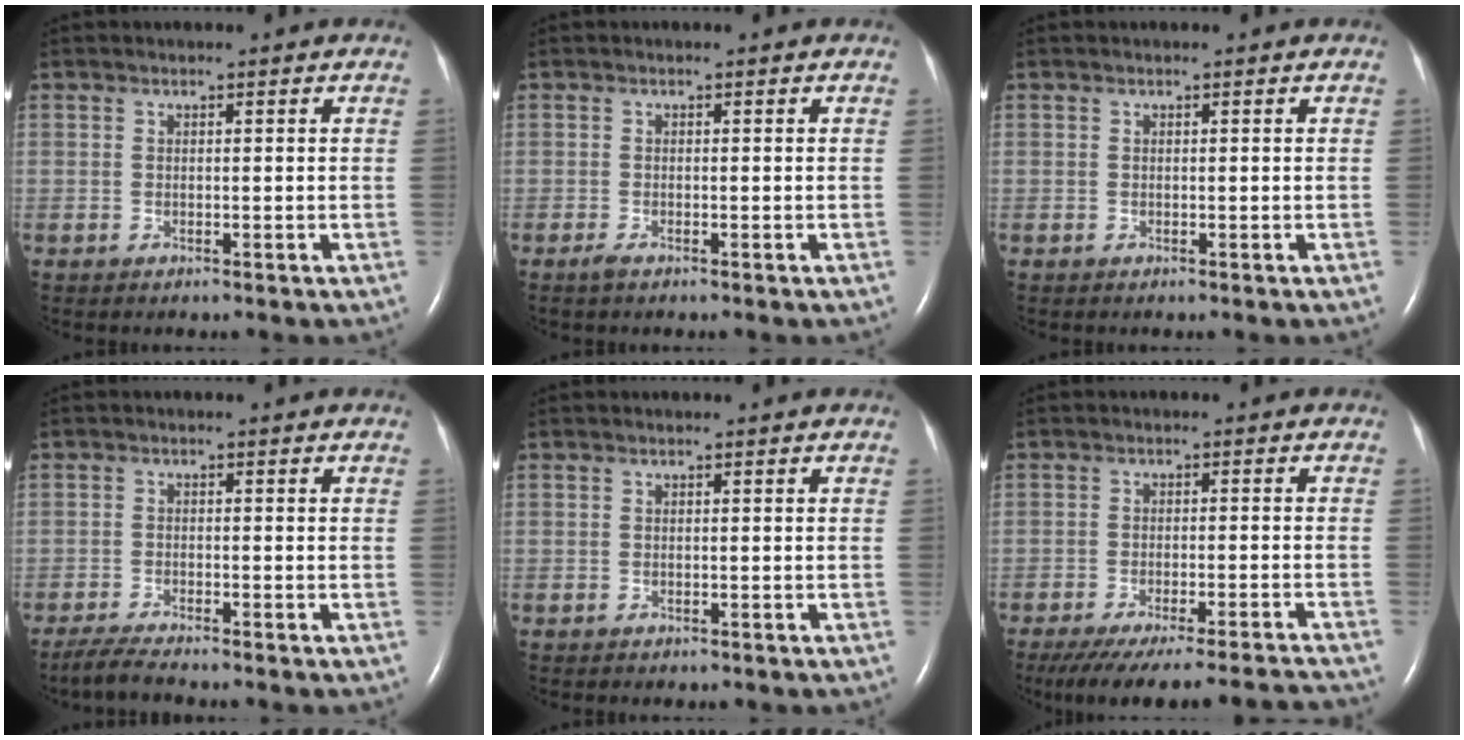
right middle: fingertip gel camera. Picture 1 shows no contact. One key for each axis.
{"total": 0.9, "fx": -0.6, "fy": 0.1, "fz": 0.6, "tx": -0.020, "ty": -0.003, "tz": -0.013}
{"total": 0.0}
{"total": 3.4, "fx": -3.0, "fy": -0.2, "fz": 1.5, "tx": -0.040, "ty": -0.015, "tz": -0.059}
{"total": 0.0}
{"total": 19.0, "fx": -17.6, "fy": 0.9, "fz": 7.1, "tx": -0.101, "ty": -0.028, "tz": -0.236}